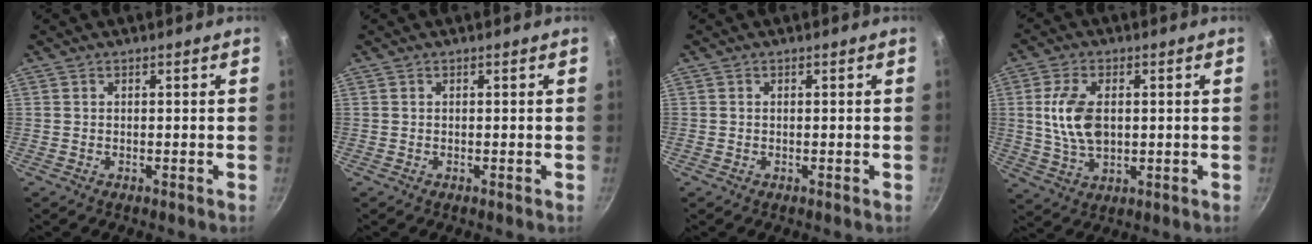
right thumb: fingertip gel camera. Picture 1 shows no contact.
{"total": 0.0}
{"total": 0.0}
{"total": 9.9, "force": [1.1, 5.8, 7.9], "torque": [-0.146, -0.004, 0.023]}